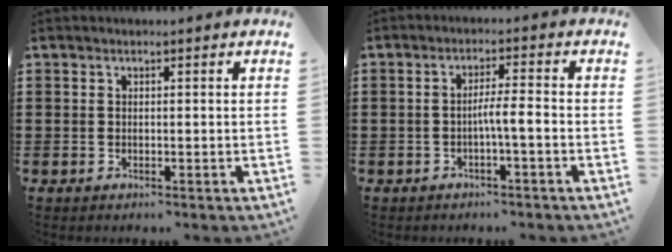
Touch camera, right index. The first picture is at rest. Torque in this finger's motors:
{"motor_torque": [0.44, -0.16, 0.11, 0.10]}